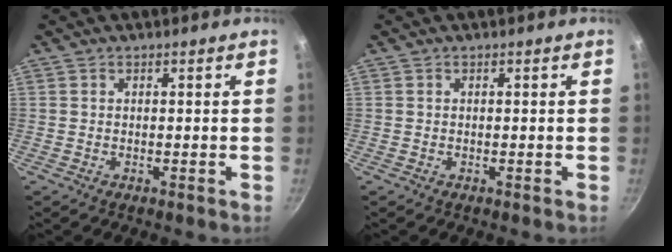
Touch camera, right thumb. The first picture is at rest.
{"total": 0.0}